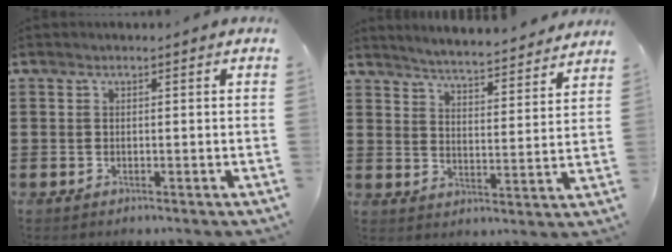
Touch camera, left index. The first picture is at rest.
{"total": 4.5, "force": [4.4, -0.7, 0.4], "torque": [-0.030, -0.037, 0.072]}